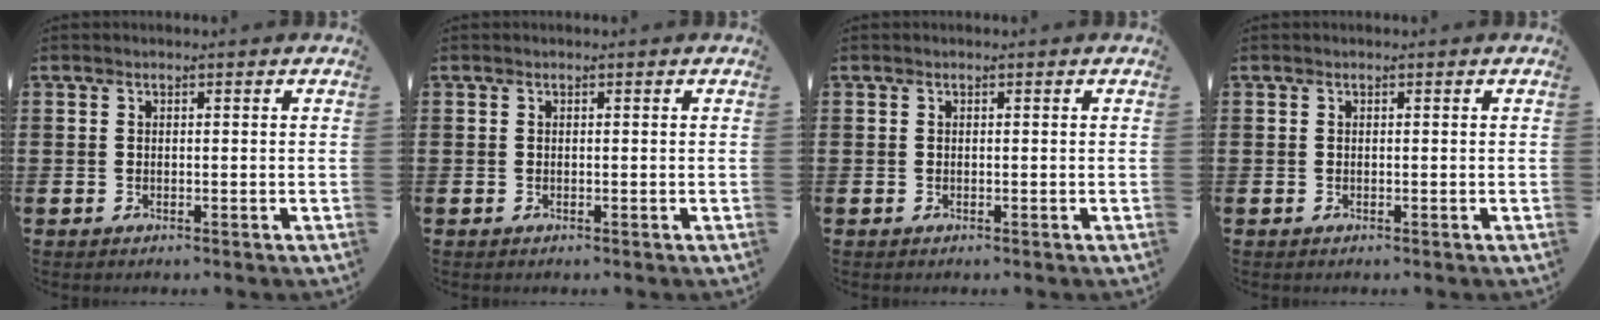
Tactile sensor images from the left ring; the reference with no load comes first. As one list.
[{"total": 0.0}, {"total": 0.0}, {"total": 0.0}]